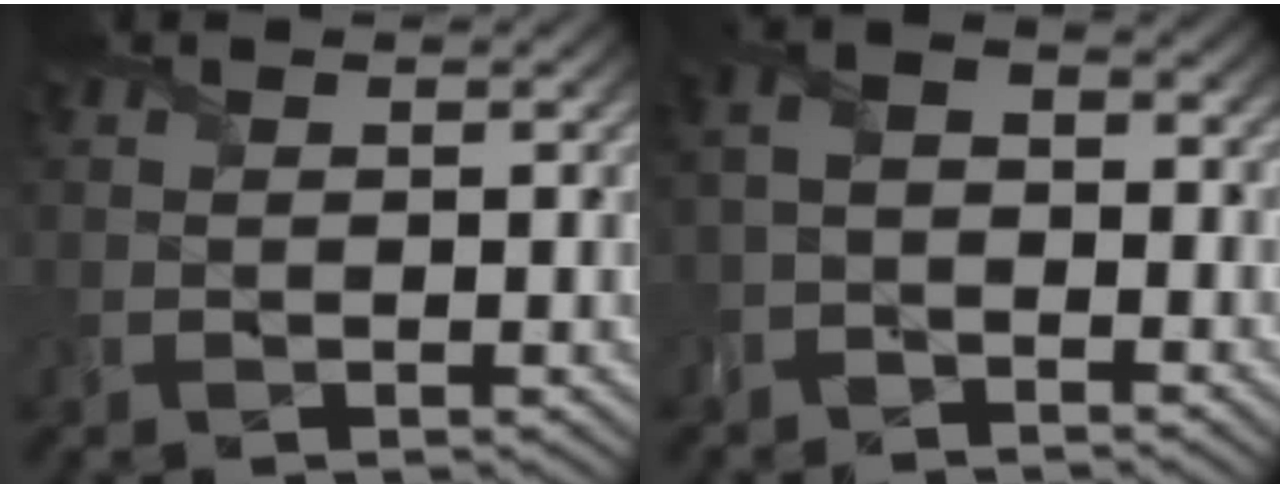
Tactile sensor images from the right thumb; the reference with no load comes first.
{"total": 3.6, "force": [-2.3, 2.0, 2.0], "torque": [-0.046, 0.004, -0.058]}